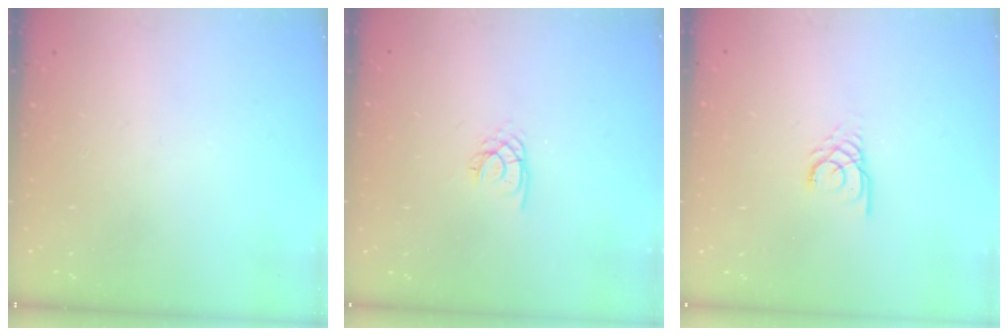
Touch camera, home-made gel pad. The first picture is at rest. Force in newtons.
{"total": 2.0, "press": 1.9, "slide": 0.4}
{"total": 2.9, "press": 2.9, "slide": 0.3}